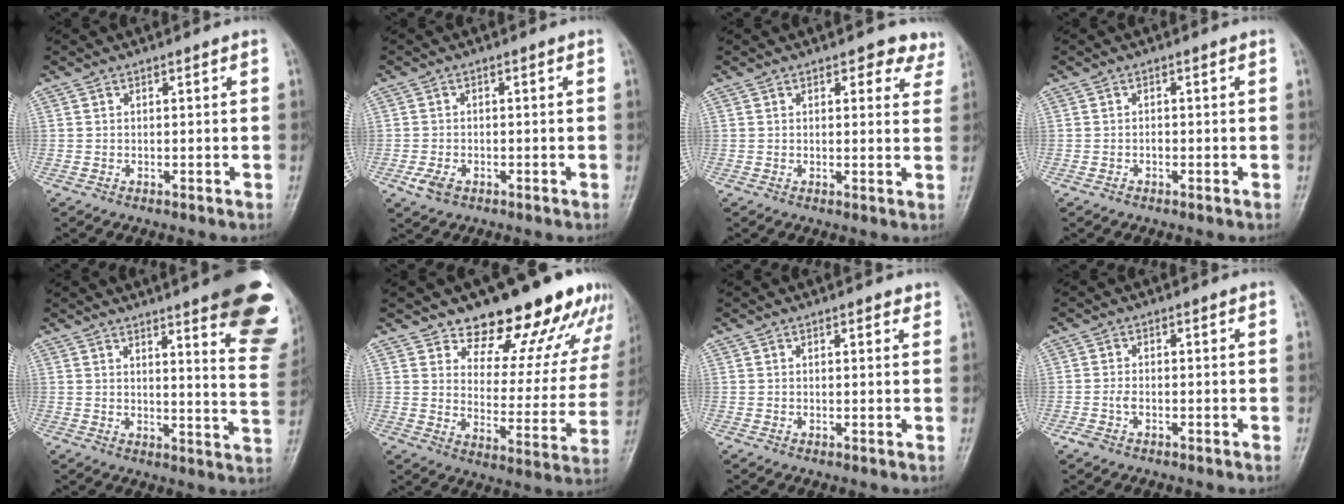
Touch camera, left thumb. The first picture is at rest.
{"total": 3.0, "force": [-1.5, 2.0, 1.6], "torque": [-0.034, 0.001, -0.027]}
{"total": 4.7, "force": [3.3, 2.7, 2.1], "torque": [0.013, -0.014, 0.024]}
{"total": 0.7, "force": [-0.5, 0.5, 0.3], "torque": [-0.005, 0.005, -0.010]}
{"total": 19.9, "force": [12.2, 3.7, 15.3], "torque": [-0.163, -0.059, 0.138]}
{"total": 19.6, "force": [15.5, 8.1, 8.8], "torque": [-0.057, -0.101, 0.199]}
{"total": 1.4, "force": [0.9, 0.6, 0.9], "torque": [-0.007, -0.002, 0.008]}
{"total": 2.0, "force": [-1.0, 1.1, 1.4], "torque": [-0.043, 0.005, -0.023]}